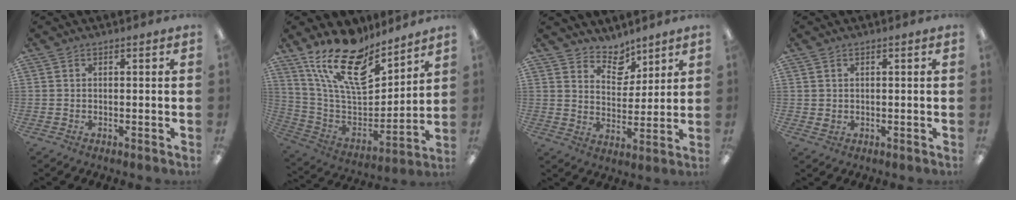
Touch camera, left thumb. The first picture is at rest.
{"total": 20.5, "force": [14.7, 8.5, 11.4], "torque": [-0.210, -0.095, 0.266]}
{"total": 7.6, "force": [6.4, 3.9, 1.1], "torque": [-0.012, -0.050, 0.117]}
{"total": 1.3, "force": [0.6, 1.1, 0.5], "torque": [-0.010, 0.003, 0.010]}